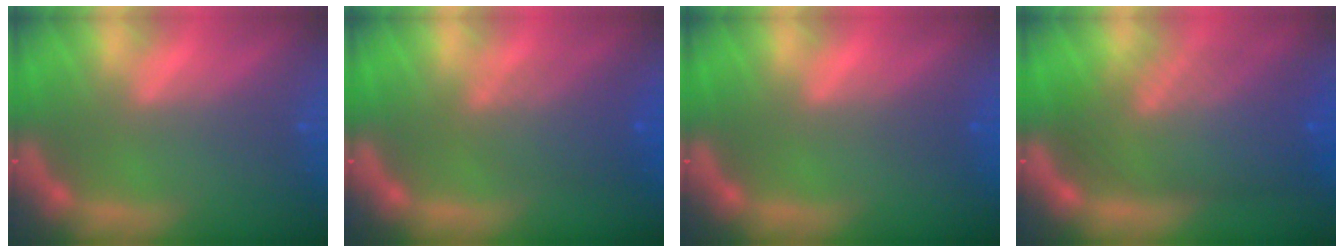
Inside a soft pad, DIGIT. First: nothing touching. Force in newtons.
{"total": 4.6}
{"total": 1.0}
{"total": 9.6}